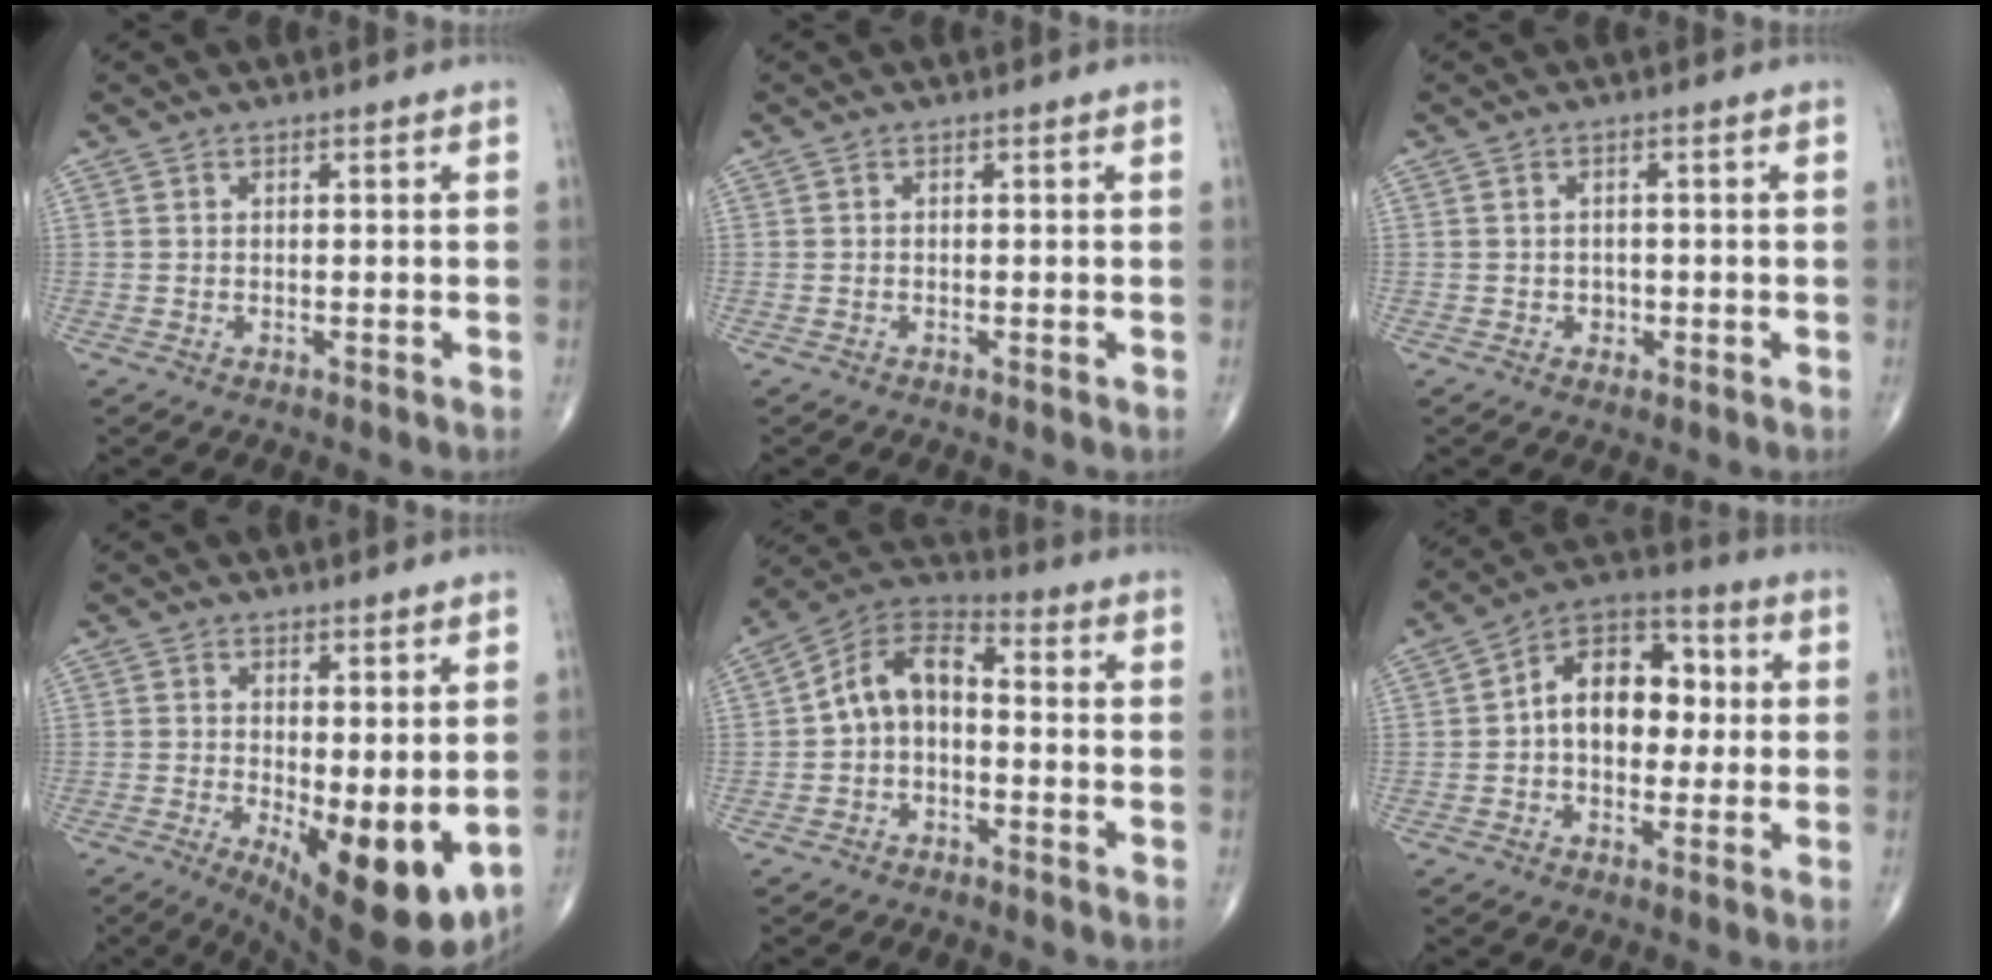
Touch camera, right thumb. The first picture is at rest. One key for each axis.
{"total": 0.0}
{"total": 1.4, "fx": -0.5, "fy": 1.3, "fz": 0.5, "tx": 0.003, "ty": 0.005, "tz": -0.006}
{"total": 12.6, "fx": -1.8, "fy": 4.8, "fz": 11.5, "tx": -0.162, "ty": -0.031, "tz": -0.011}
{"total": 9.0, "fx": -1.0, "fy": 5.9, "fz": 6.8, "tx": -0.107, "ty": 0.041, "tz": -0.036}
{"total": 12.9, "fx": 0.6, "fy": 8.6, "fz": 9.6, "tx": -0.111, "ty": 0.034, "tz": -0.004}